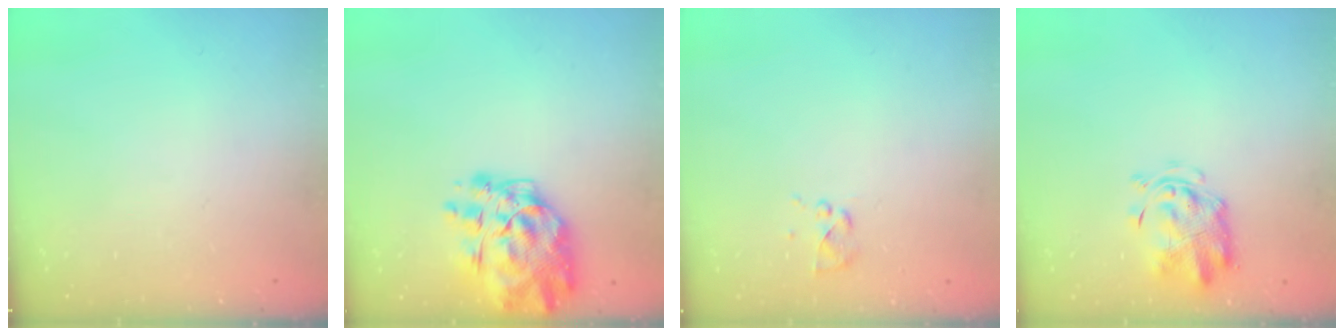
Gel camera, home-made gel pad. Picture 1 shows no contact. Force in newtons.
{"total": 16.1, "press": 15.1, "slide": 5.6}
{"total": 4.0, "press": 3.8, "slide": 1.1}
{"total": 3.0, "press": 2.9, "slide": 0.6}